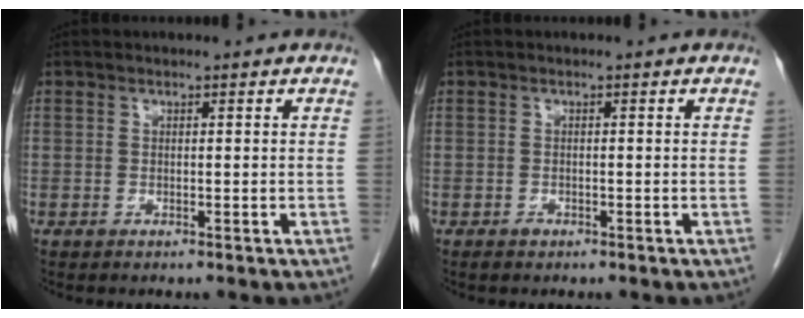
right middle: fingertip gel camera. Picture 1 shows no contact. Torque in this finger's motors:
{"motor_torque": [0.53, -0.16, 0.01, 0.00]}